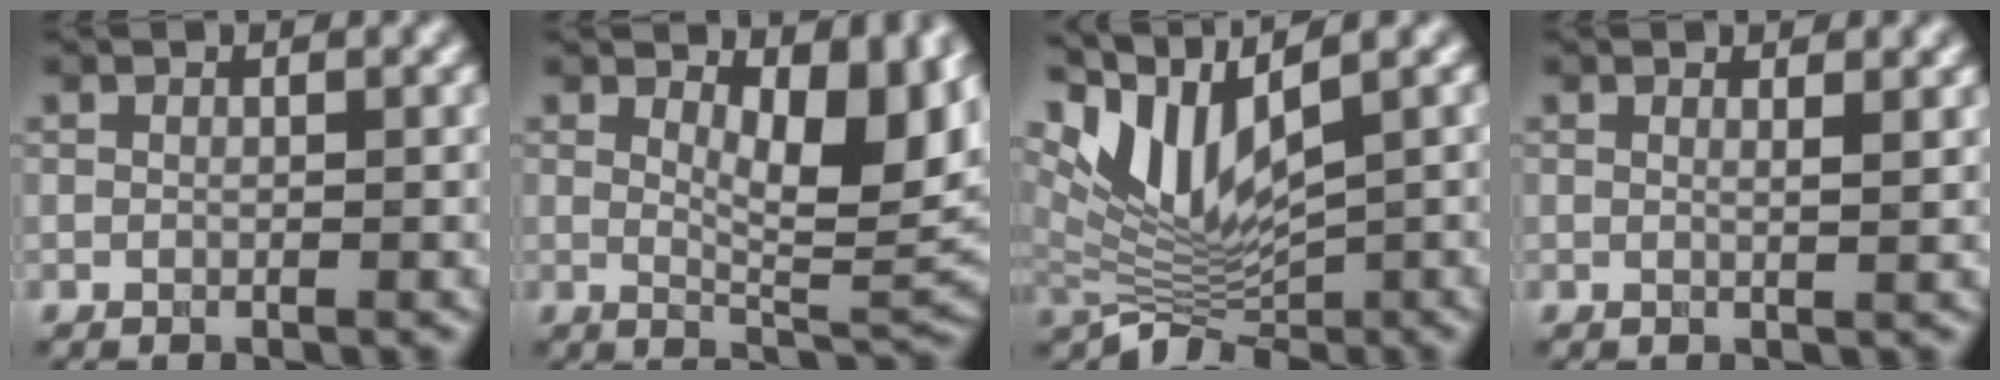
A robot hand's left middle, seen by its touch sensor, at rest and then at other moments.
{"total": 7.3, "force": [2.6, 2.9, 6.1], "torque": [-0.085, -0.012, 0.046]}
{"total": 5.8, "force": [1.6, 2.3, 5.1], "torque": [-0.103, -0.005, 0.042]}
{"total": 1.3, "force": [0.6, 0.5, 1.1], "torque": [-0.007, 0.002, 0.004]}